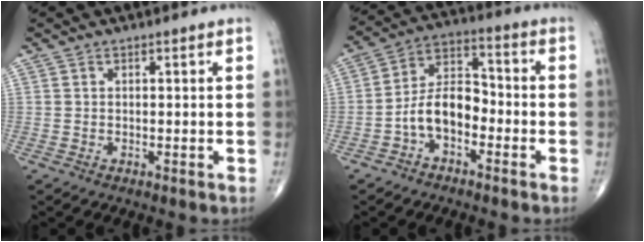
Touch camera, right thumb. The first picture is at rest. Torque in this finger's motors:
{"motor_torque": [0.10, 0.08, 1.03, -0.49, 0.08]}